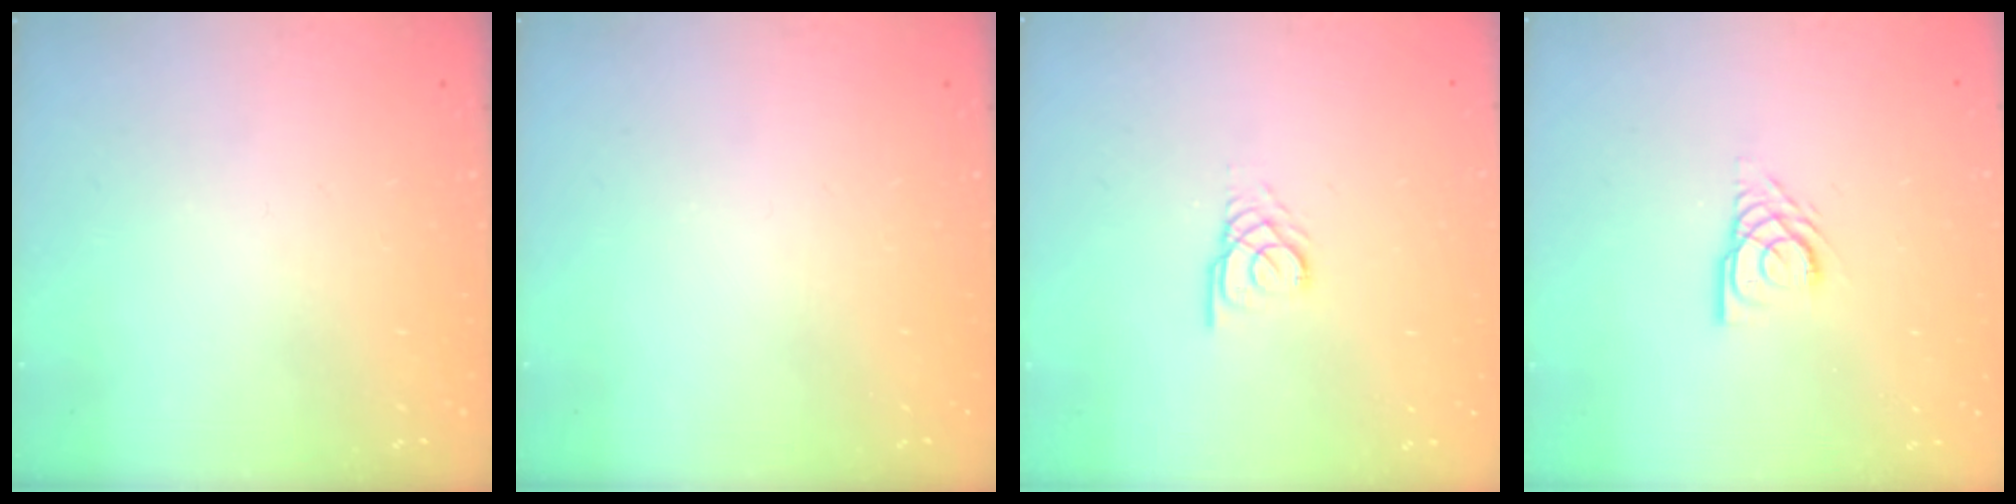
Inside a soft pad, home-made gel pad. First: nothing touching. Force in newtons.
{"total": 0.0}
{"total": 2.5, "press": 2.5, "slide": 0.2}
{"total": 4.5, "press": 4.4, "slide": 0.4}